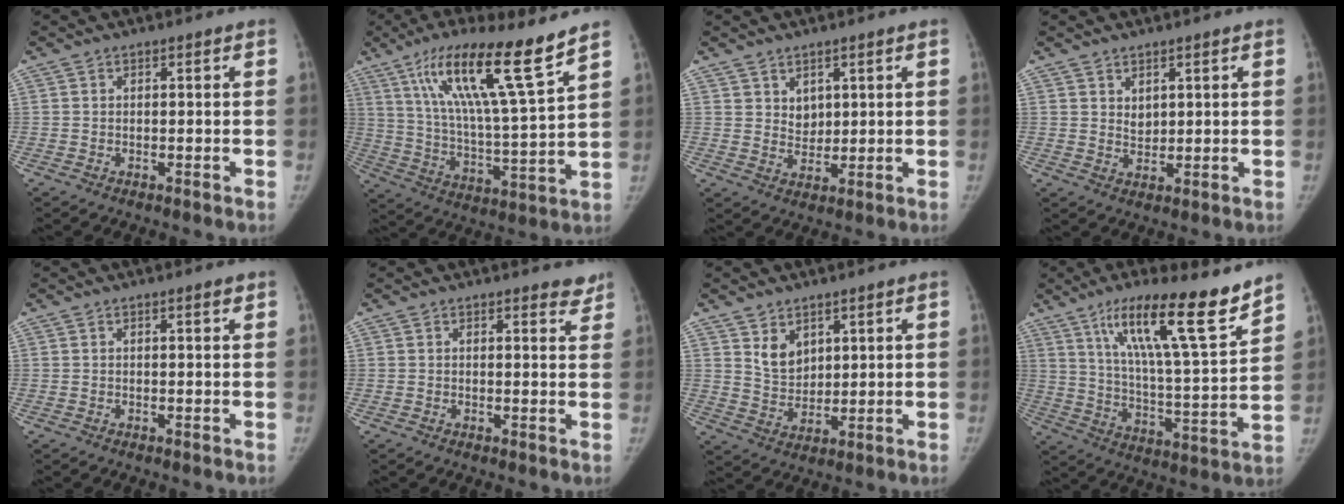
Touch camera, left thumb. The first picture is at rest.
{"total": 19.5, "force": [12.2, 1.5, 15.2], "torque": [-0.245, -0.057, 0.211]}
{"total": 3.7, "force": [2.0, 2.9, 1.3], "torque": [0.002, -0.018, 0.043]}
{"total": 2.6, "force": [1.5, 1.8, 1.2], "torque": [-0.005, -0.014, 0.033]}
{"total": 0.8, "force": [0.5, 0.1, 0.6], "torque": [-0.005, -0.001, 0.007]}
{"total": 2.8, "force": [2.5, 1.0, 0.8], "torque": [0.013, -0.014, 0.019]}
{"total": 6.0, "force": [3.2, 4.2, 2.8], "torque": [-0.022, -0.029, 0.068]}
{"total": 20.8, "force": [13.8, 3.1, 15.2], "torque": [-0.224, -0.067, 0.231]}